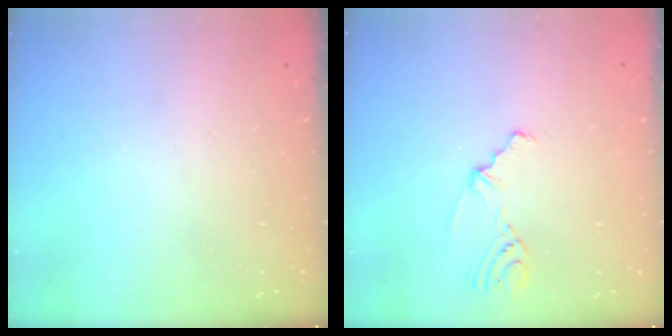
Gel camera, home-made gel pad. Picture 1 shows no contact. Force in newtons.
{"total": 2.7, "press": 2.3, "slide": 1.6}